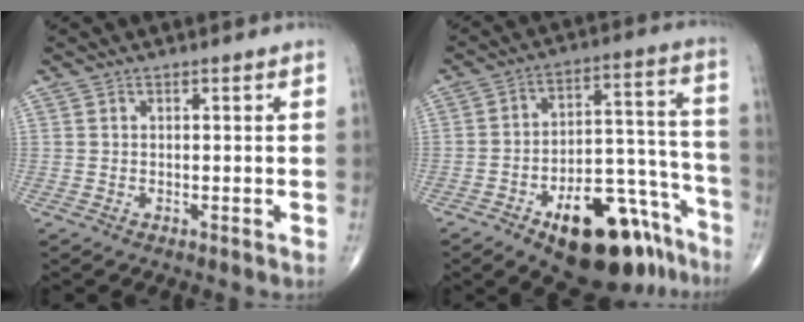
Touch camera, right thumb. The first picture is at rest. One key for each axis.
{"total": 21.3, "fx": -12.6, "fy": 9.9, "fz": 14.1, "tx": -0.138, "ty": 0.099, "tz": -0.182}